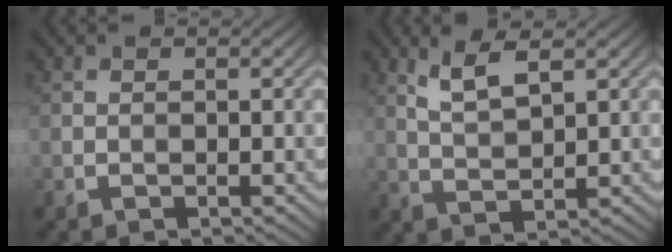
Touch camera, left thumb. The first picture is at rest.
{"total": 4.6, "force": [2.7, 1.4, 3.5], "torque": [-0.086, -0.001, 0.057]}